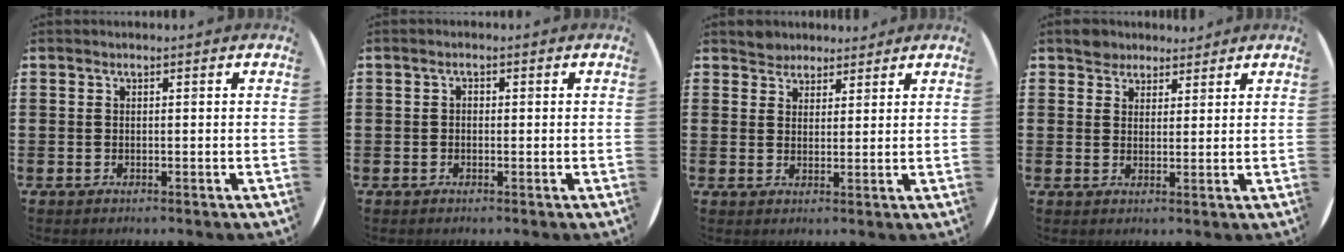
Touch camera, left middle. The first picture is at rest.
{"total": 0.7, "force": [-0.1, 0.5, 0.5], "torque": [-0.010, 0.005, -0.004]}
{"total": 3.0, "force": [2.8, 1.2, -0.4], "torque": [0.007, -0.001, 0.053]}
{"total": 3.2, "force": [2.9, 1.5, -0.2], "torque": [0.003, 0.003, 0.055]}